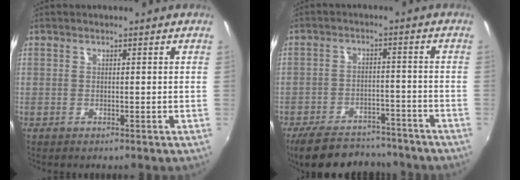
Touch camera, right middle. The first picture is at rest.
{"total": 15.7, "force": [-13.2, 5.7, 6.2], "torque": [-0.141, 0.000, -0.185]}